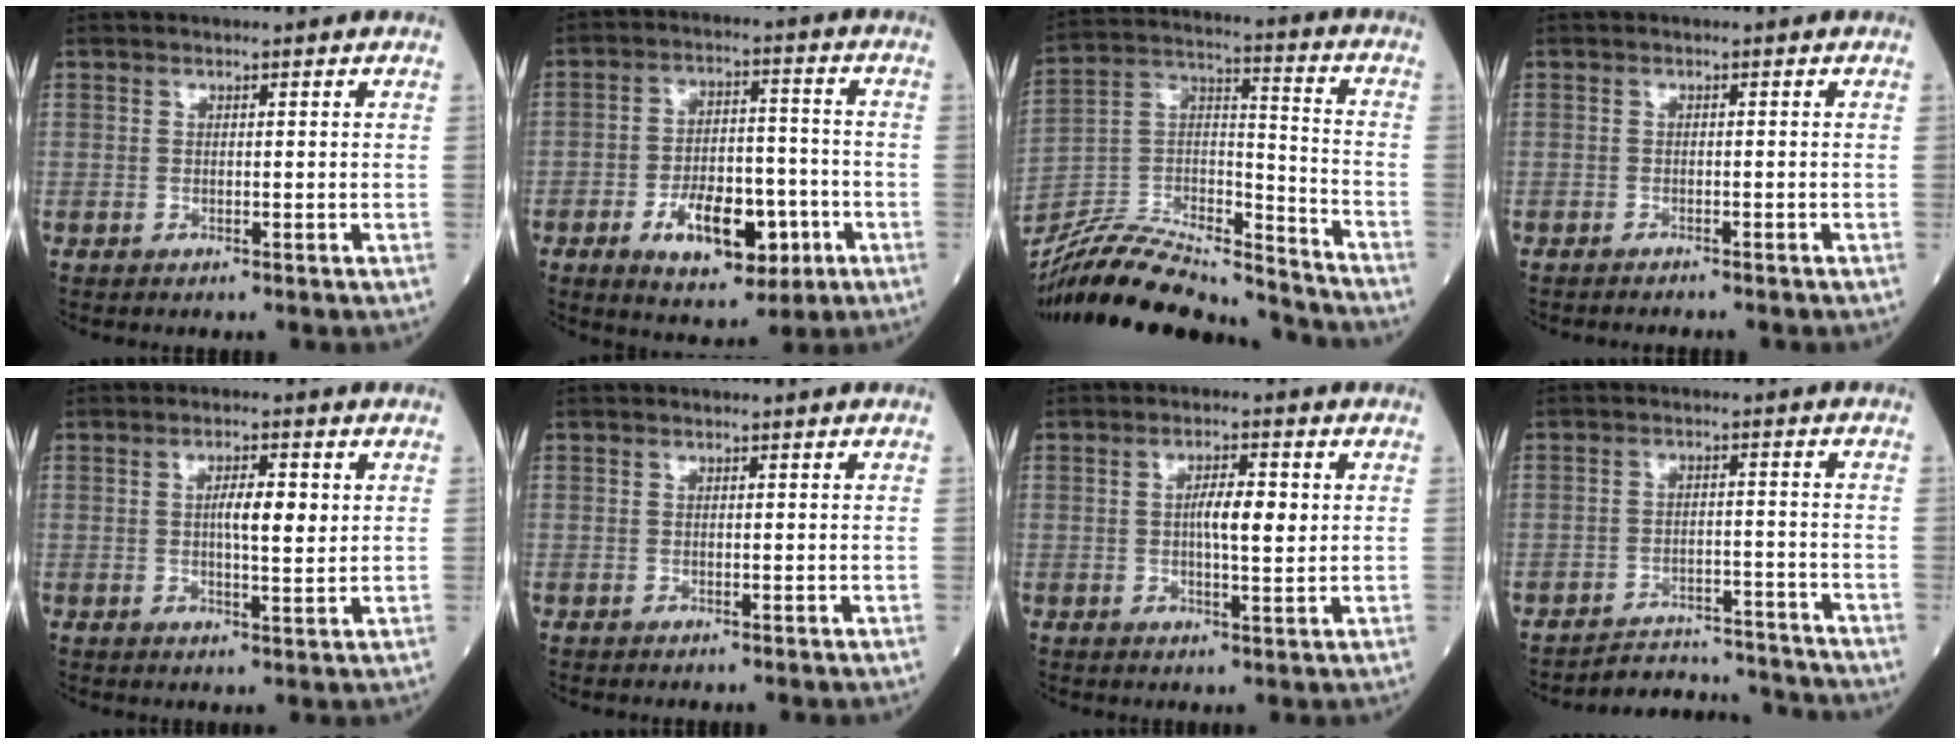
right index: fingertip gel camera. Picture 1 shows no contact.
{"total": 11.4, "force": [-4.6, 5.5, 8.9], "torque": [-0.151, 0.006, -0.066]}
{"total": 23.9, "force": [-22.2, 3.4, 8.3], "torque": [-0.174, 0.012, -0.376]}
{"total": 2.0, "force": [-1.9, 0.2, 0.5], "torque": [-0.010, -0.002, -0.023]}
{"total": 4.7, "force": [0.8, 0.9, 4.5], "torque": [-0.074, 0.002, 0.011]}
{"total": 0.0}
{"total": 4.9, "force": [0.6, 1.0, 4.8], "torque": [-0.080, 0.006, 0.008]}
{"total": 9.5, "force": [-9.4, 0.8, -0.7], "torque": [0.010, 0.020, -0.135]}